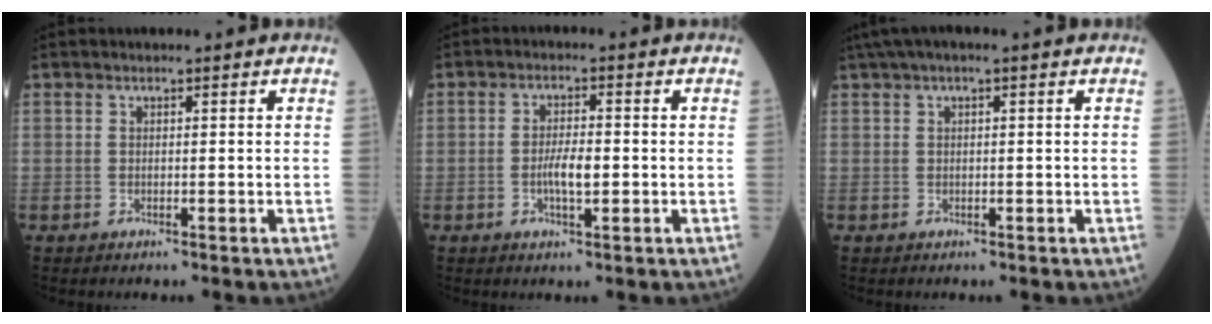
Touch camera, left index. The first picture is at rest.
{"total": 3.9, "force": [-0.9, 1.0, 3.6], "torque": [-0.071, 0.000, -0.018]}
{"total": 3.4, "force": [1.9, 0.3, 2.8], "torque": [-0.056, 0.029, 0.033]}